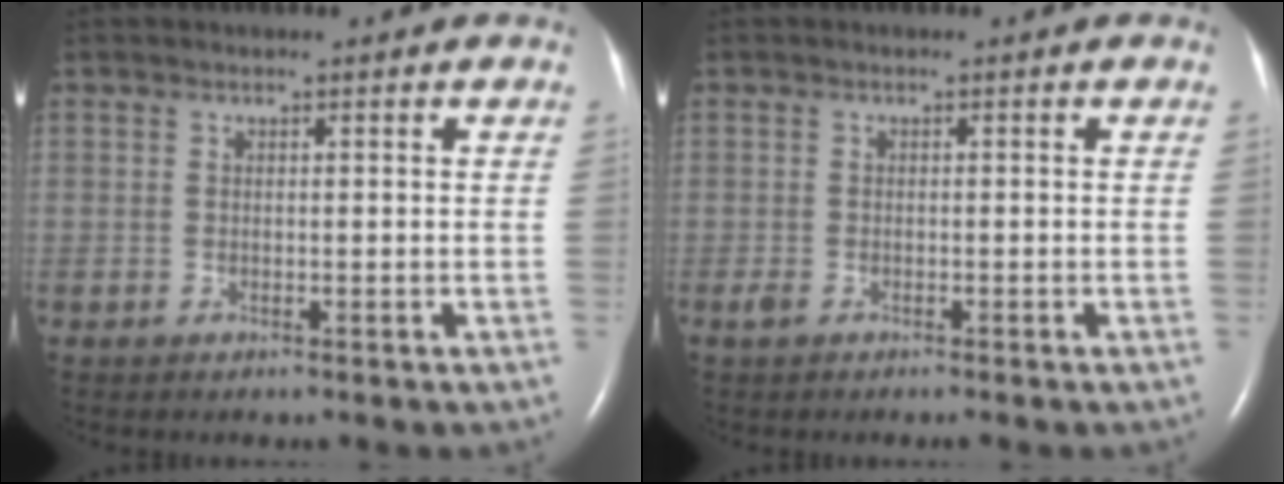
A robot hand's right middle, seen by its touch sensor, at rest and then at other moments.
{"total": 1.4, "force": [-1.0, 0.3, 0.9], "torque": [-0.026, -0.004, -0.017]}